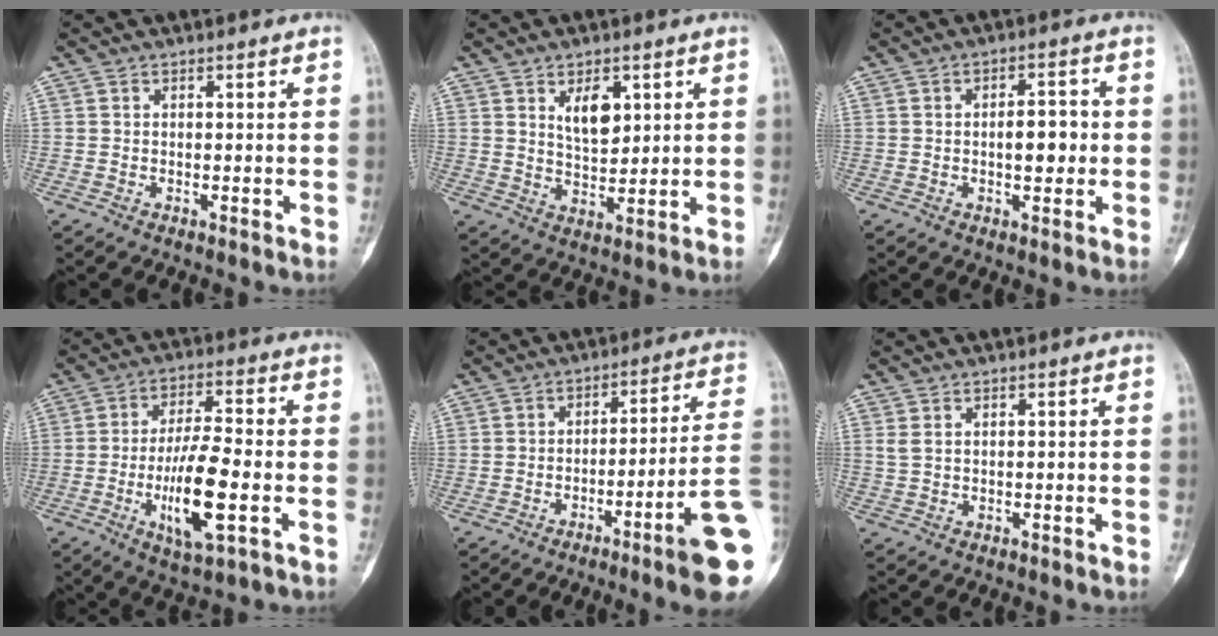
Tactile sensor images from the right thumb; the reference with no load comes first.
{"total": 6.7, "force": [2.7, 3.7, 4.9], "torque": [-0.063, -0.022, 0.053]}
{"total": 6.0, "force": [-0.2, 2.9, 5.2], "torque": [-0.063, 0.009, -0.005]}
{"total": 12.6, "force": [-3.3, 3.4, 11.7], "torque": [-0.218, 0.007, -0.054]}
{"total": 14.4, "force": [-5.9, 0.0, 13.2], "torque": [-0.146, 0.032, -0.087]}
{"total": 1.3, "force": [0.6, 0.7, 0.9], "torque": [-0.026, 0.006, 0.019]}